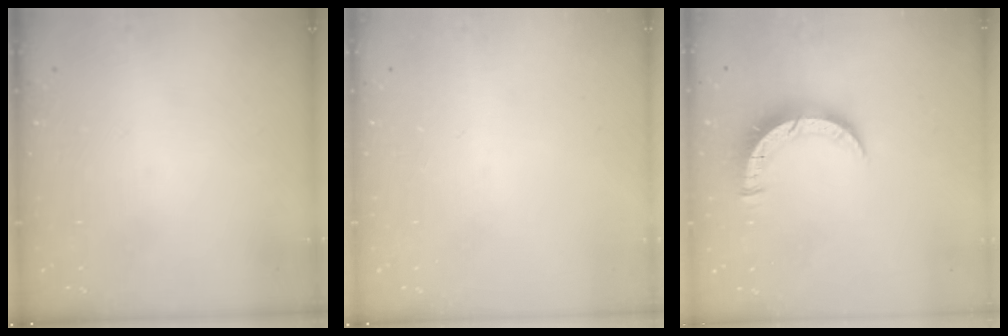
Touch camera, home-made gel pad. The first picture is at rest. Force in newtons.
{"total": 0.0}
{"total": 8.0, "press": 7.9, "slide": 1.0}